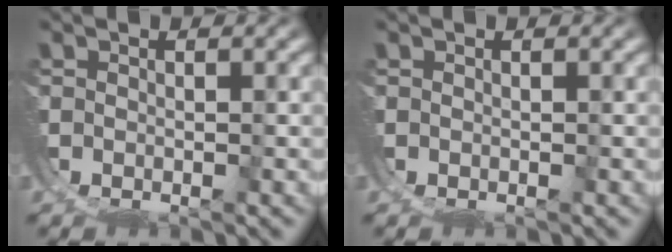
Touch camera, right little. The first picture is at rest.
{"total": 0.0}